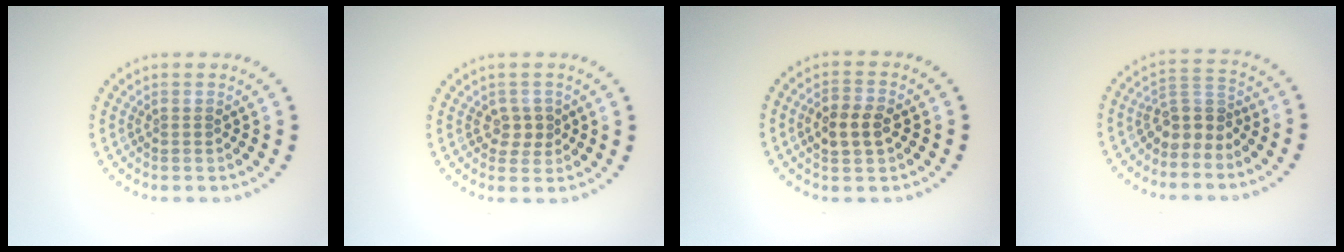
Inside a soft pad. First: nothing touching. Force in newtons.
{"total": 1.7, "press": 1.6, "slide": 0.6}
{"total": 3.1, "press": 3.1, "slide": 0.3}
{"total": 2.9, "press": 2.5, "slide": 1.6}